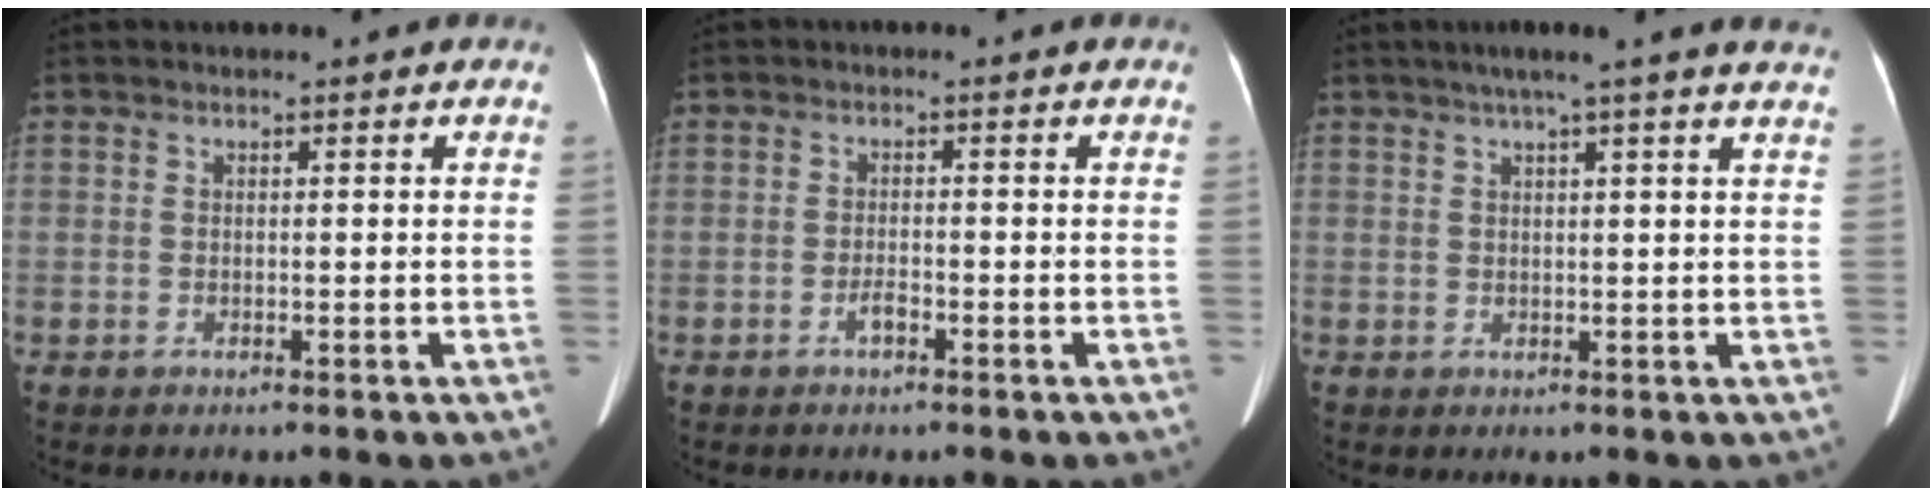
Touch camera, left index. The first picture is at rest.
{"total": 1.5, "force": [-1.0, 0.4, 1.1], "torque": [-0.021, 0.001, -0.016]}
{"total": 11.2, "force": [9.1, -0.4, 6.5], "torque": [-0.093, 0.028, 0.098]}